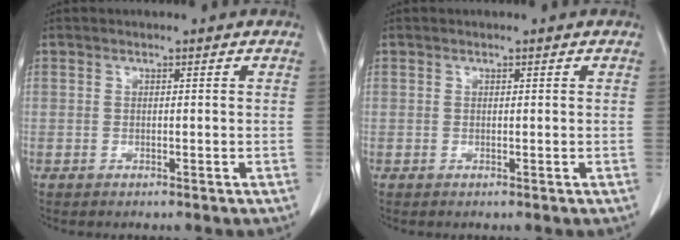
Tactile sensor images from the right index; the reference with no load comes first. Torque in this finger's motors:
{"motor_torque": [-0.17, 0.17, -0.02, -0.01]}